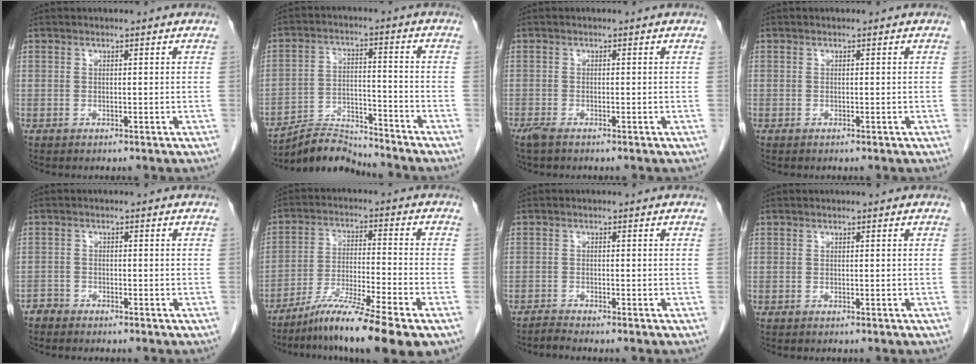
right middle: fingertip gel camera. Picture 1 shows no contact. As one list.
[{"total": 7.9, "force": [-7.9, 0.2, -0.3], "torque": [0.006, 0.015, -0.140]}, {"total": 2.5, "force": [-2.0, 0.7, 1.4], "torque": [-0.033, -0.008, -0.033]}, {"total": 0.0}, {"total": 1.3, "force": [-1.3, 0.4, -0.3], "torque": [0.012, 0.001, -0.025]}, {"total": 12.1, "force": [-8.6, 0.1, 8.6], "torque": [-0.147, -0.026, -0.148]}, {"total": 1.2, "force": [-1.1, -0.4, -0.1], "torque": [0.002, -0.006, -0.022]}, {"total": 0.0}]